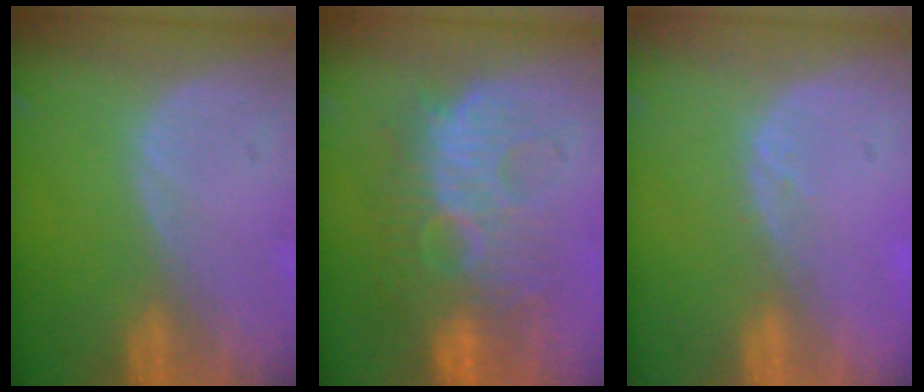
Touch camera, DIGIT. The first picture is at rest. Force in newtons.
{"total": 10.4, "press": 9.8, "slide": 3.4}
{"total": 1.3, "press": 1.2, "slide": 0.6}